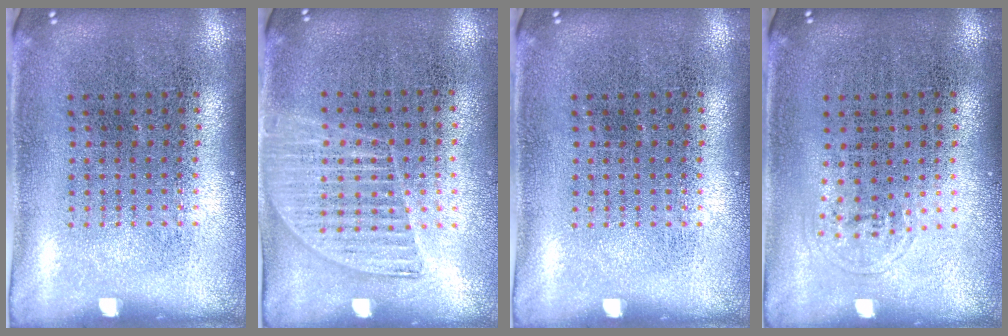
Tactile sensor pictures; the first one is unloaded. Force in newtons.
{"total": 1.3, "press": 1.2, "slide": 0.5}
{"total": 0.0}
{"total": 0.5, "press": 0.5, "slide": 0.2}